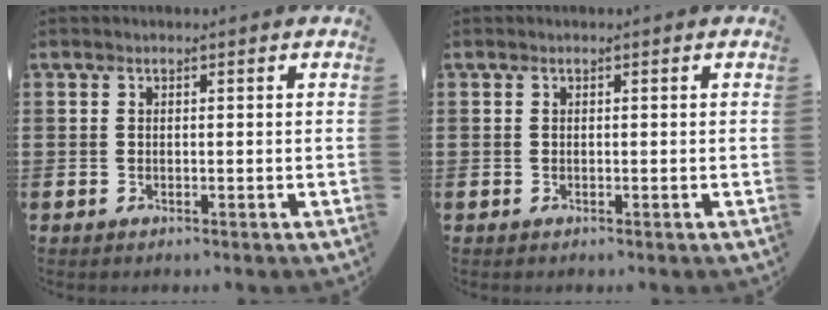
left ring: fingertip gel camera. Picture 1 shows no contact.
{"total": 0.0}